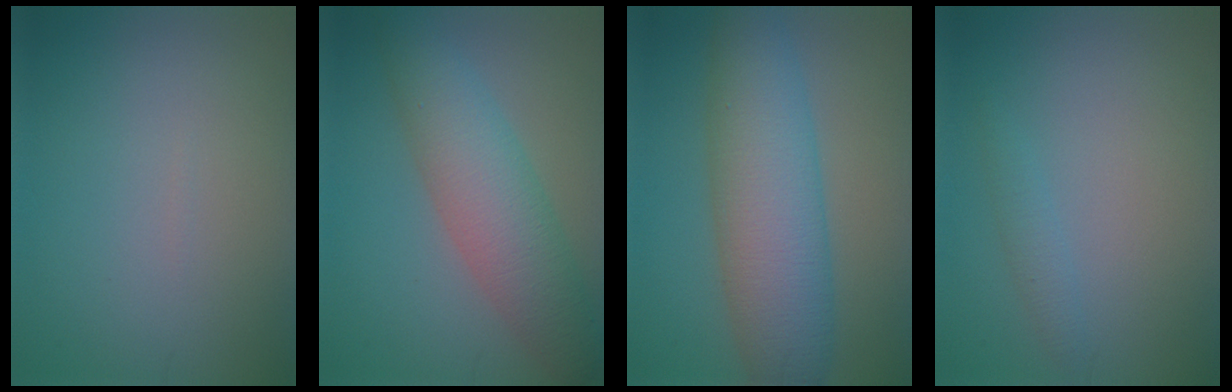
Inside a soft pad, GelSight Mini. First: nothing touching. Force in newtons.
{"total": 6.4, "press": 6.4, "slide": 0.1}
{"total": 8.3, "press": 8.2, "slide": 0.4}
{"total": 1.1, "press": 1.1, "slide": 0.1}